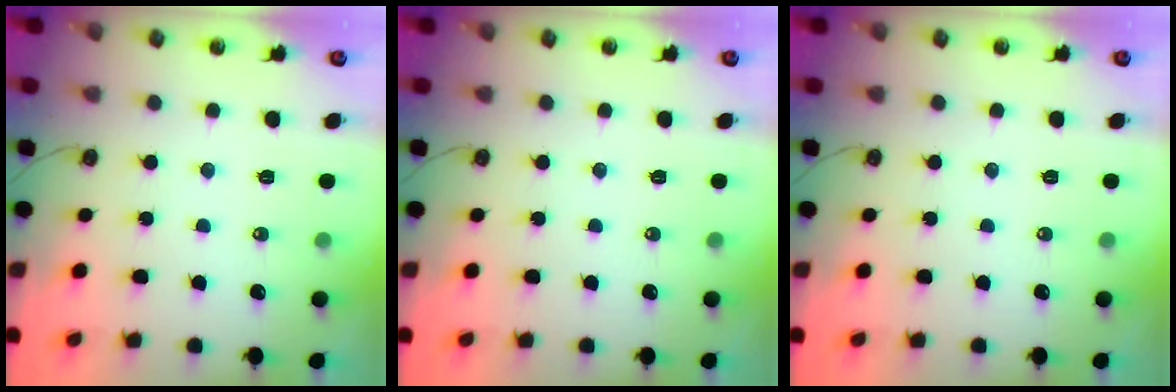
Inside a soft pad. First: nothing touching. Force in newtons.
{"total": 0.0}
{"total": 0.0}